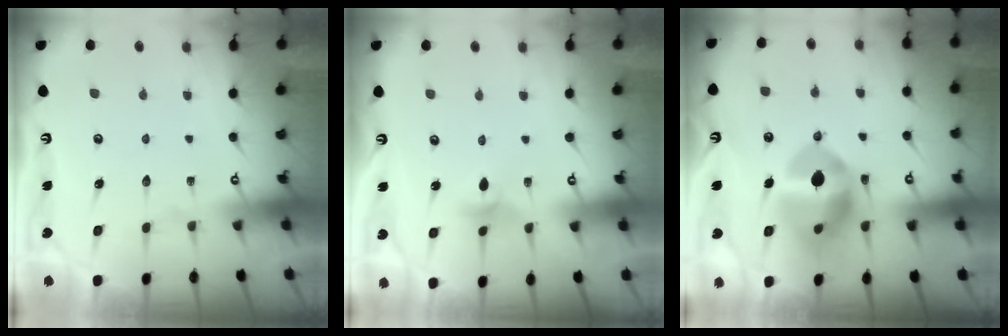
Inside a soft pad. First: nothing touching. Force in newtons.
{"total": 3.9, "press": 3.9, "slide": 0.5}
{"total": 13.2, "press": 13.1, "slide": 1.8}